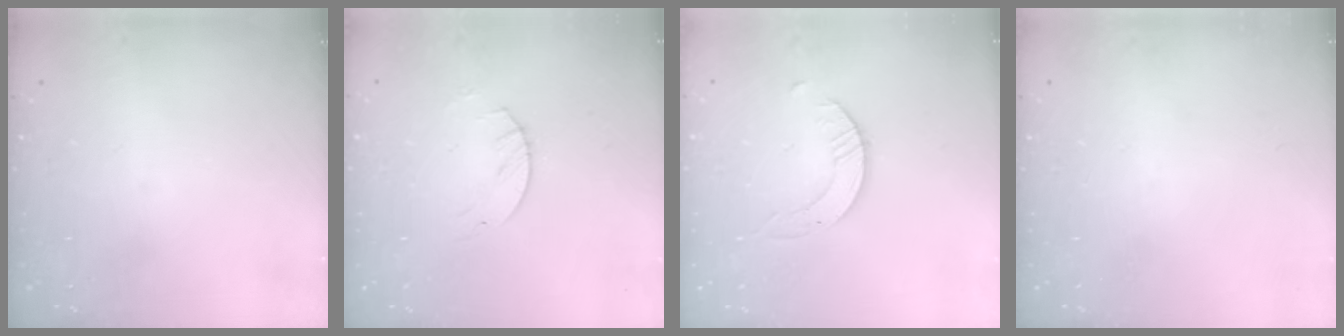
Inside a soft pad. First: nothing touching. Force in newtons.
{"total": 2.6, "press": 2.6, "slide": 0.3}
{"total": 1.7, "press": 1.7, "slide": 0.2}
{"total": 0.0}